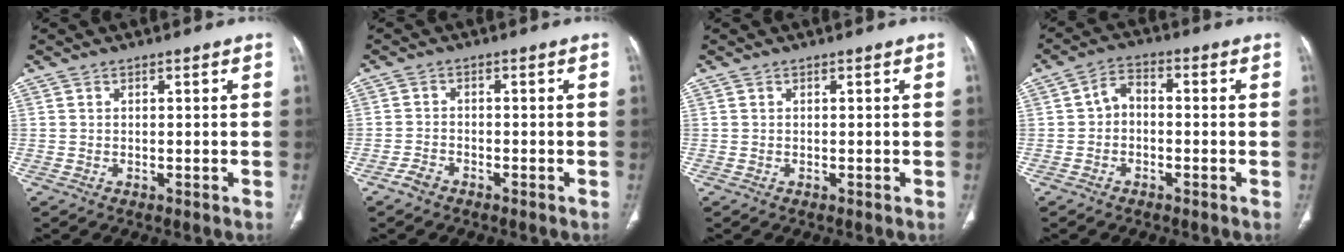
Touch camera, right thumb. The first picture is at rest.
{"total": 2.2, "force": [-1.7, 1.1, 0.8], "torque": [-0.023, 0.008, -0.033]}
{"total": 0.0}
{"total": 4.2, "force": [-0.7, 3.1, 2.7], "torque": [-0.037, 0.021, -0.025]}